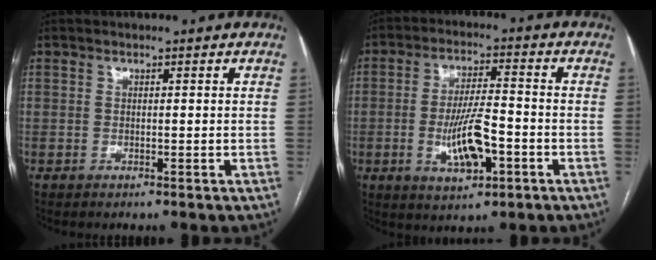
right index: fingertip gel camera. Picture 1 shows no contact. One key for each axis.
{"total": 9.3, "fx": -2.7, "fy": 2.8, "fz": 8.5, "tx": -0.159, "ty": 0.001, "tz": -0.043}